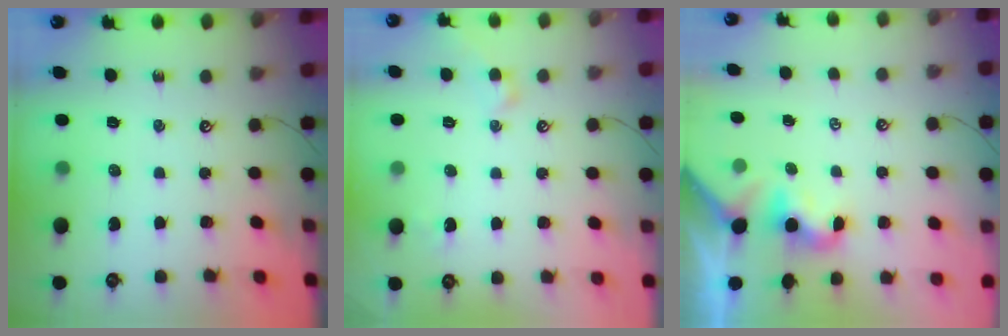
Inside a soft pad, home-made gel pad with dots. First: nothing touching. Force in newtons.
{"total": 2.6, "press": 2.5, "slide": 0.8}
{"total": 2.0, "press": 1.9, "slide": 0.5}